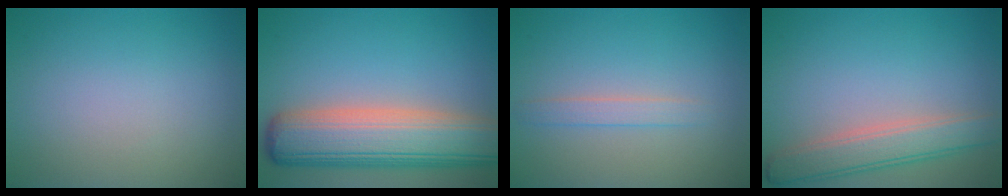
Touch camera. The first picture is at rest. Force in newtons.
{"total": 10.4, "press": 10.4, "slide": 0.7}
{"total": 1.5, "press": 1.4, "slide": 0.1}
{"total": 4.2, "press": 4.2, "slide": 0.2}